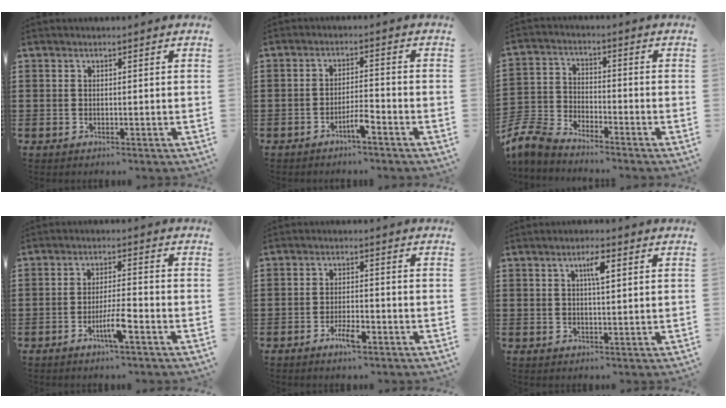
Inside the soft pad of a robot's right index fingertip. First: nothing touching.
{"total": 3.6, "force": [-2.6, 0.3, 2.6], "torque": [-0.053, 0.001, -0.049]}
{"total": 6.2, "force": [-6.0, 1.0, 1.5], "torque": [-0.057, -0.004, -0.125]}
{"total": 5.1, "force": [-2.5, 0.5, 4.4], "torque": [-0.086, -0.009, -0.046]}
{"total": 3.8, "force": [-2.2, 0.9, 2.9], "torque": [-0.062, -0.003, -0.044]}
{"total": 3.3, "force": [1.1, 0.8, 3.0], "torque": [-0.054, 0.007, 0.014]}